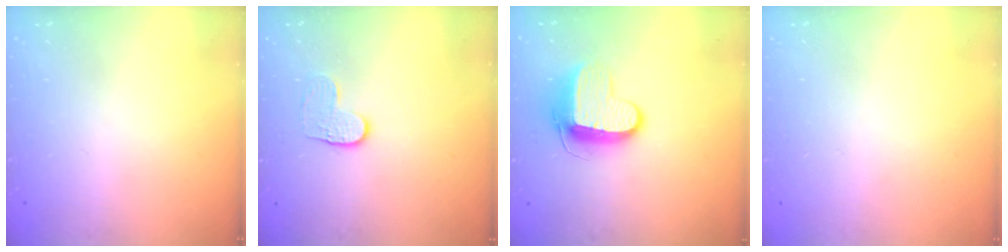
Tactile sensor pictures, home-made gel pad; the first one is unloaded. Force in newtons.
{"total": 4.3, "press": 4.3, "slide": 0.5}
{"total": 10.3, "press": 10.3, "slide": 1.0}
{"total": 0.6, "press": 0.6, "slide": 0.2}